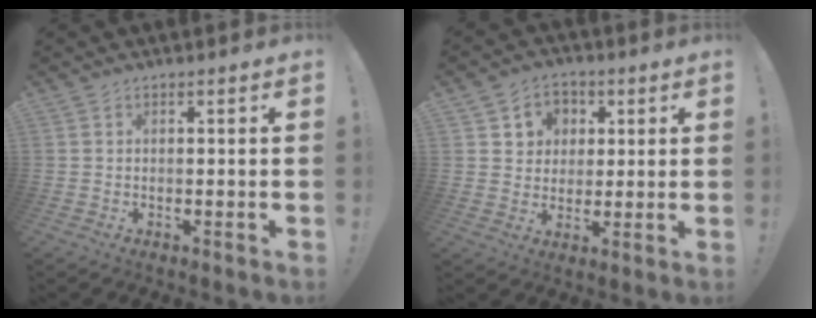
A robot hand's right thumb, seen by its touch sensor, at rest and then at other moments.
{"total": 7.1, "force": [1.8, 6.7, 1.5], "torque": [-0.025, -0.009, 0.039]}